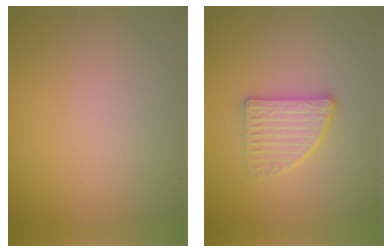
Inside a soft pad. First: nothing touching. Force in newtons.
{"total": 2.8, "press": 2.5, "slide": 1.2}